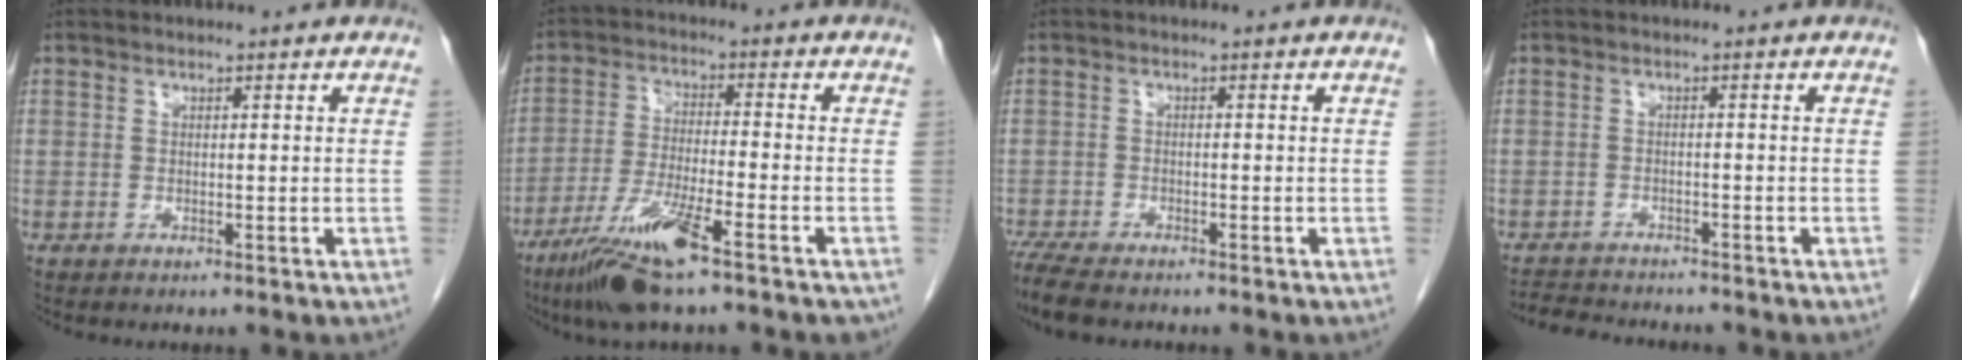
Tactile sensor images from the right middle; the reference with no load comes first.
{"total": 11.6, "force": [-7.4, 0.8, 9.0], "torque": [-0.172, -0.026, -0.133]}
{"total": 5.8, "force": [-4.8, 1.2, 2.9], "torque": [-0.059, -0.017, -0.085]}
{"total": 6.5, "force": [-6.2, 1.1, 1.8], "torque": [-0.029, -0.008, -0.093]}